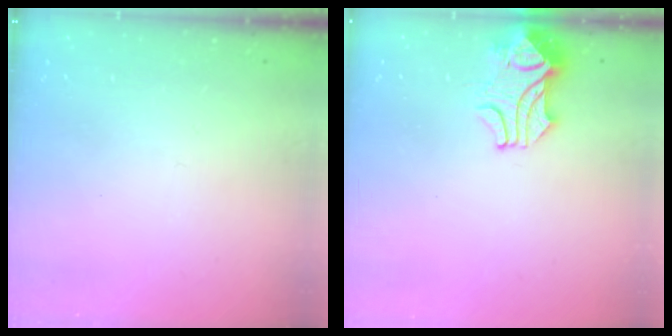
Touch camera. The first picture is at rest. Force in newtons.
{"total": 2.4, "press": 2.1, "slide": 1.0}